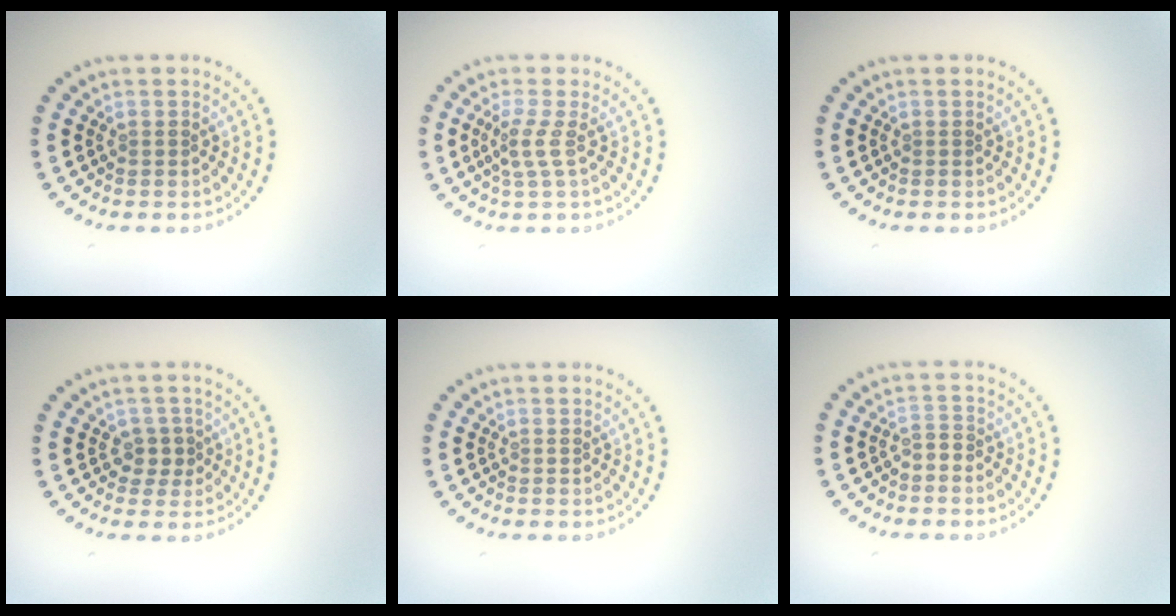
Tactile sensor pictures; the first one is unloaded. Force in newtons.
{"total": 2.0, "press": 1.3, "slide": 1.5}
{"total": 0.0}
{"total": 1.7, "press": 1.5, "slide": 0.9}
{"total": 0.0}
{"total": 1.2, "press": 1.0, "slide": 0.7}